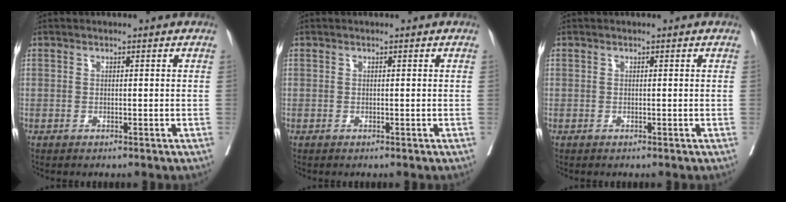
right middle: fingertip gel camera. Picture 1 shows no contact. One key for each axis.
{"total": 0.0}
{"total": 0.0}